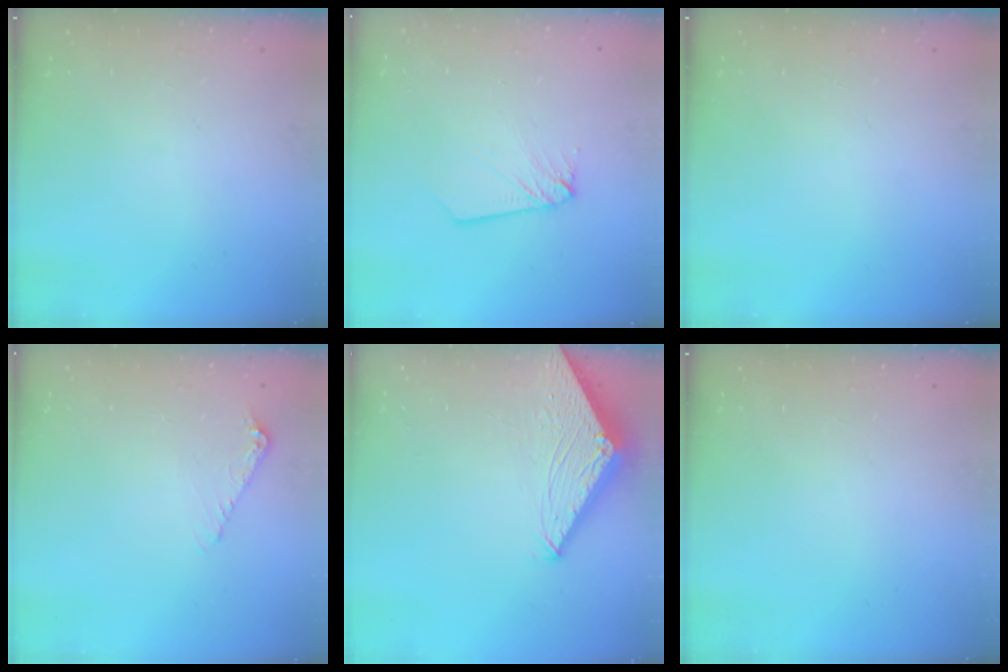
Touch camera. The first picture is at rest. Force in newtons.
{"total": 2.2, "press": 2.2, "slide": 0.2}
{"total": 0.0}
{"total": 7.2, "press": 7.2, "slide": 0.8}
{"total": 4.1, "press": 4.1, "slide": 0.2}
{"total": 0.0}